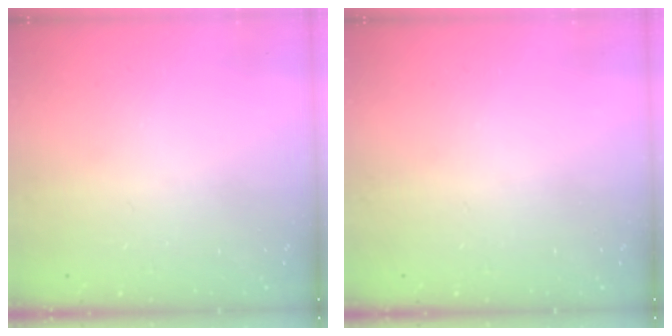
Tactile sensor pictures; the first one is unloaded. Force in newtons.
{"total": 0.0}